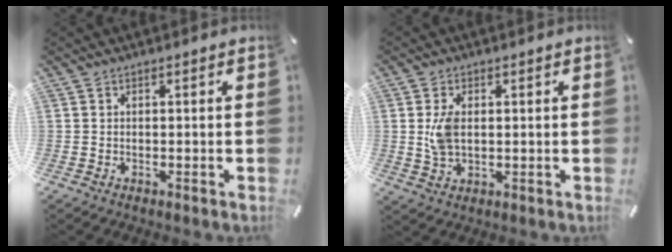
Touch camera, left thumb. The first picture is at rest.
{"total": 6.0, "force": [0.7, 3.8, 4.6], "torque": [-0.098, 0.000, 0.009]}